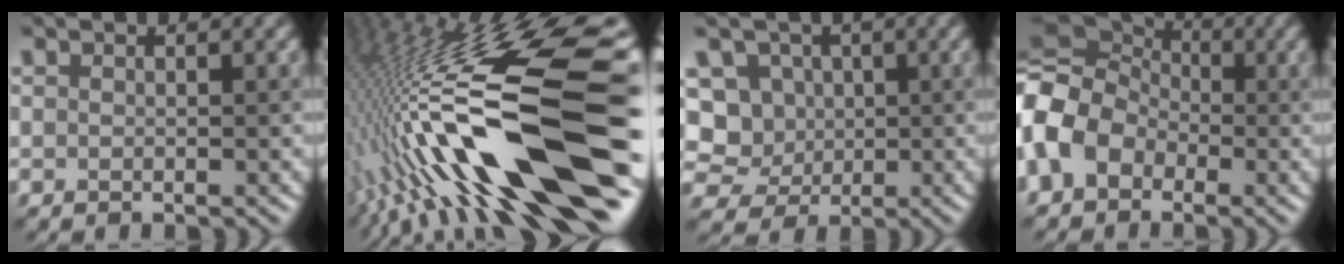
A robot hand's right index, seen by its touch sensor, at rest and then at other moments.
{"total": 15.9, "force": [-3.6, 3.0, 15.2], "torque": [-0.269, 0.026, -0.049]}
{"total": 7.7, "force": [1.8, 7.0, 2.6], "torque": [-0.040, 0.033, 0.014]}
{"total": 9.4, "force": [-1.2, 7.4, 5.6], "torque": [-0.114, 0.012, -0.038]}